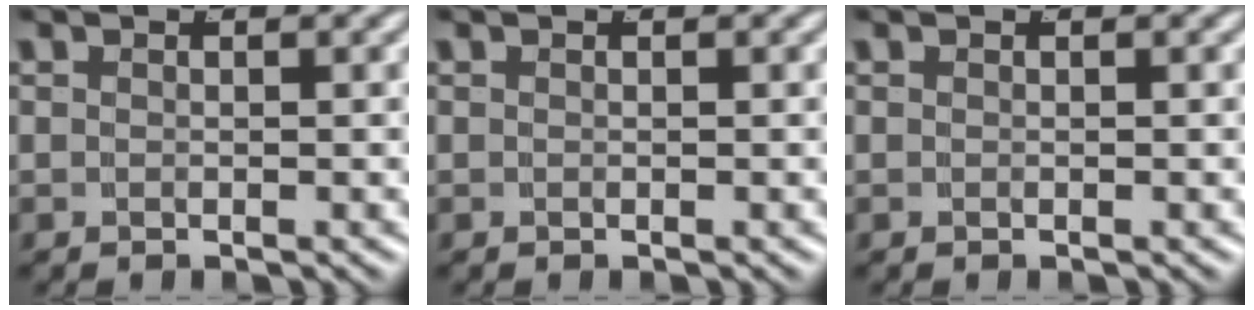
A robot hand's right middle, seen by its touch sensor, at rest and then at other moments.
{"total": 0.0}
{"total": 0.0}